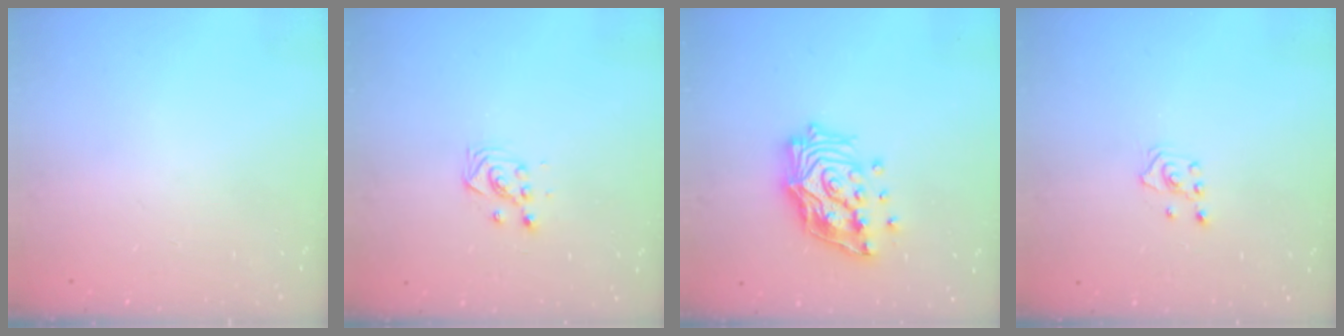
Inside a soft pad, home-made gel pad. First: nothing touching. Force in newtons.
{"total": 2.9, "press": 2.9, "slide": 0.4}
{"total": 17.7, "press": 17.6, "slide": 2.0}
{"total": 2.0, "press": 1.8, "slide": 0.9}